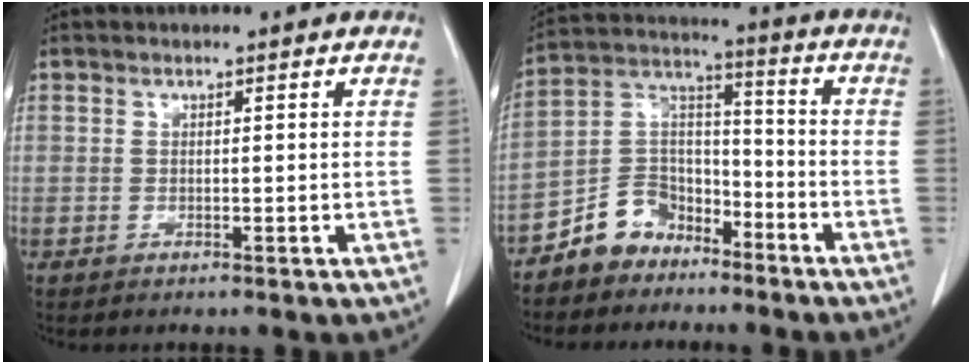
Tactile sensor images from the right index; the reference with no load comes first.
{"total": 9.1, "force": [-6.6, 5.9, 2.0], "torque": [-0.040, 0.040, -0.124]}